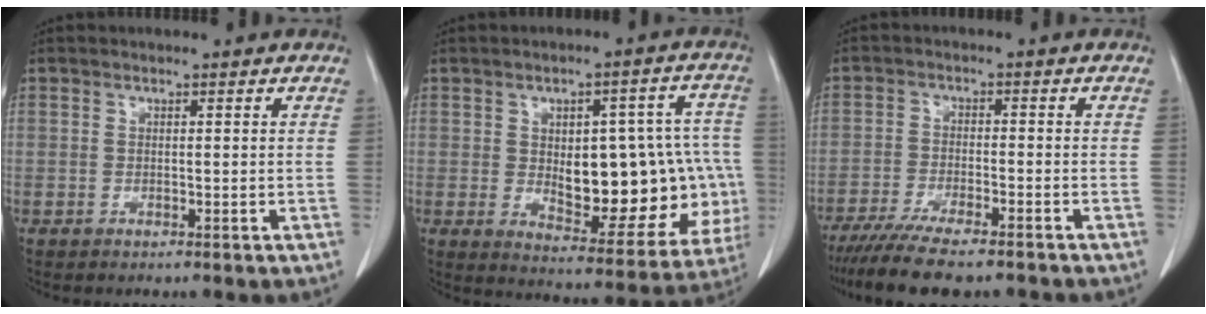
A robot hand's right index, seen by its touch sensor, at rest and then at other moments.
{"total": 20.2, "force": [-1.2, 8.6, 18.2], "torque": [-0.193, 0.031, 0.017]}
{"total": 11.5, "force": [-9.6, 1.5, 6.0], "torque": [-0.090, -0.020, -0.148]}